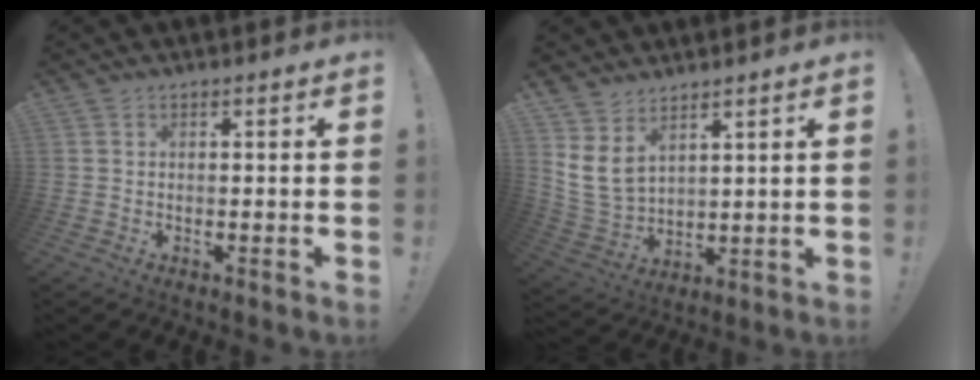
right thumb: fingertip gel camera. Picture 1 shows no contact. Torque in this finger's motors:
{"motor_torque": [-0.31, 0.66, 0.18, 0.18, 0.06]}